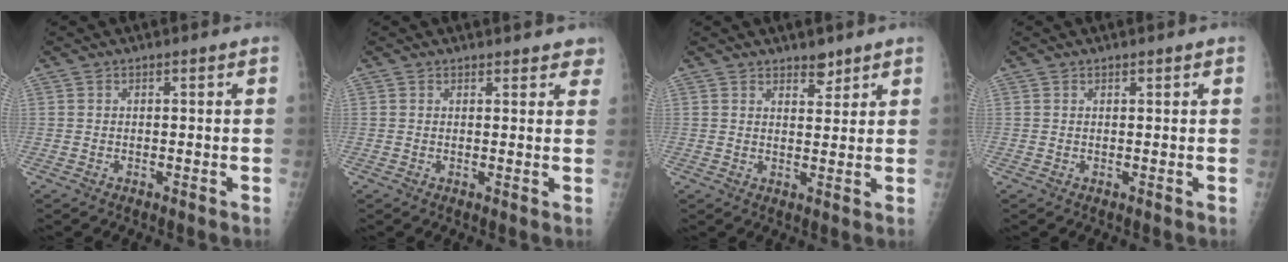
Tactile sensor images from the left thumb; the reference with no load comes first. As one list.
[{"total": 4.4, "force": [3.9, 1.7, 1.0], "torque": [0.023, -0.013, 0.032]}, {"total": 3.2, "force": [2.6, 1.4, 1.3], "torque": [-0.005, -0.020, 0.042]}, {"total": 0.6, "force": [0.5, 0.1, 0.2], "torque": [-0.004, -0.004, 0.009]}]